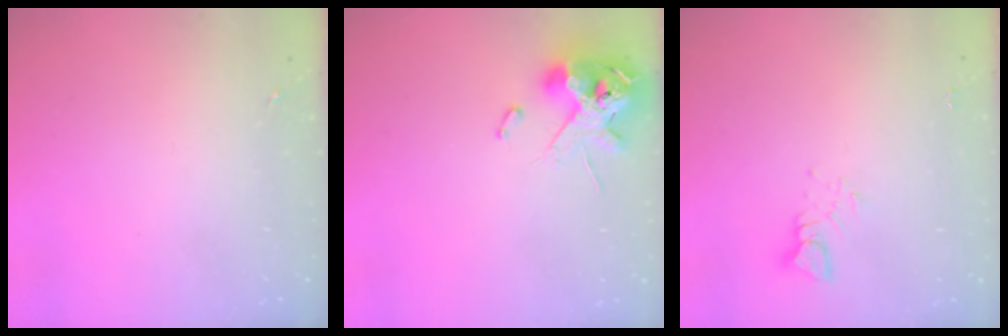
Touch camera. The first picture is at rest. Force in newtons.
{"total": 12.2, "press": 12.1, "slide": 2.0}
{"total": 3.9, "press": 3.8, "slide": 0.3}